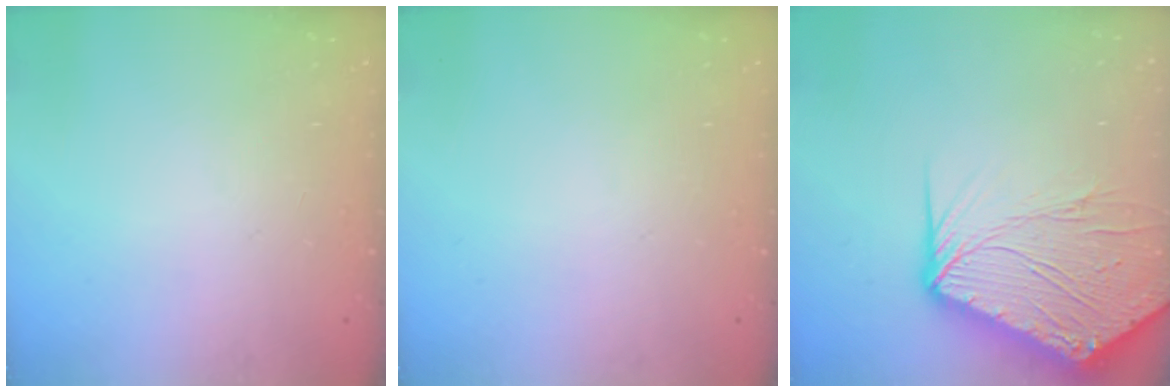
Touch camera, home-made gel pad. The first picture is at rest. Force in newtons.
{"total": 0.0}
{"total": 17.4, "press": 17.2, "slide": 2.1}